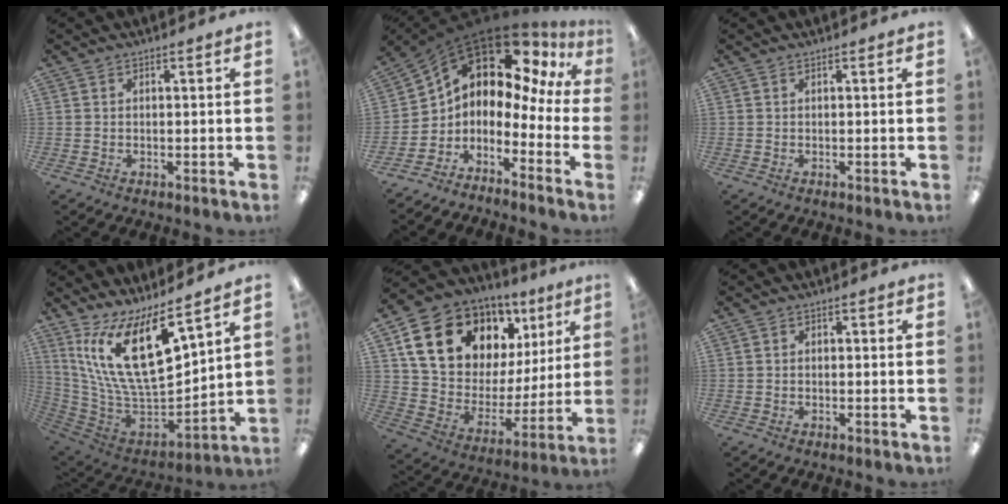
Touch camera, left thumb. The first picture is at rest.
{"total": 9.1, "force": [7.1, 3.7, 4.4], "torque": [-0.095, -0.073, 0.115]}
{"total": 0.0}
{"total": 22.1, "force": [10.1, 9.5, 17.2], "torque": [-0.332, -0.063, 0.183]}
{"total": 18.3, "force": [10.6, 12.0, 8.7], "torque": [-0.155, -0.059, 0.201]}
{"total": 1.1, "force": [-0.9, 0.5, 0.3], "torque": [-0.005, 0.003, -0.018]}